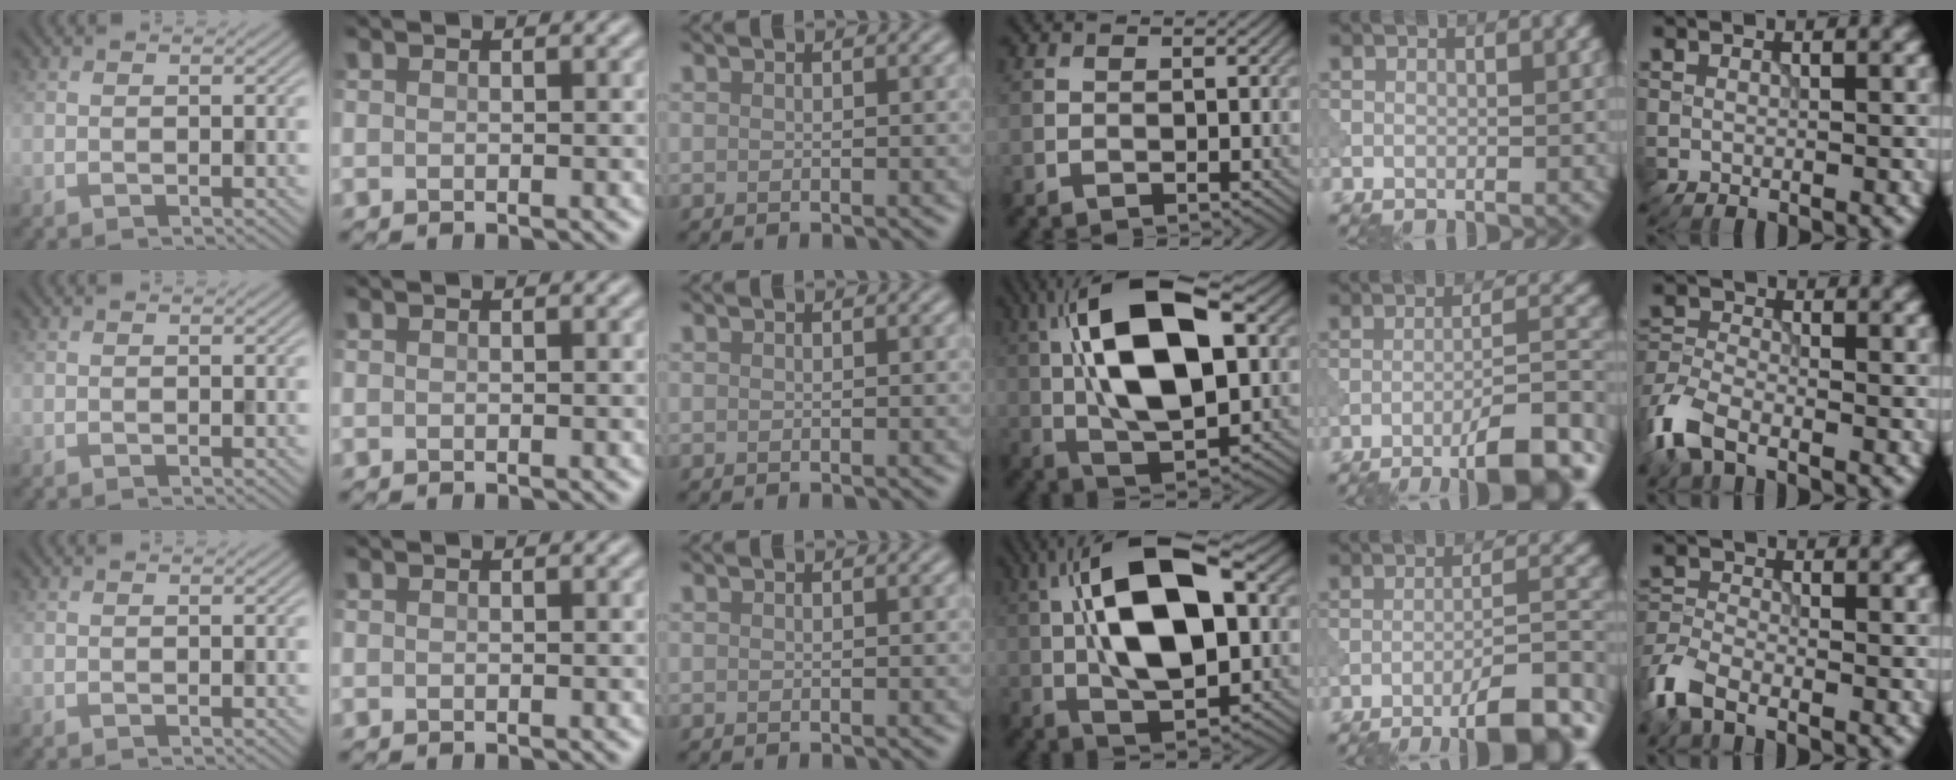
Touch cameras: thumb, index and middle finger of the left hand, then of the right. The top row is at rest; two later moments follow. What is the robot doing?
{"motion": "shake", "object": "bell"}